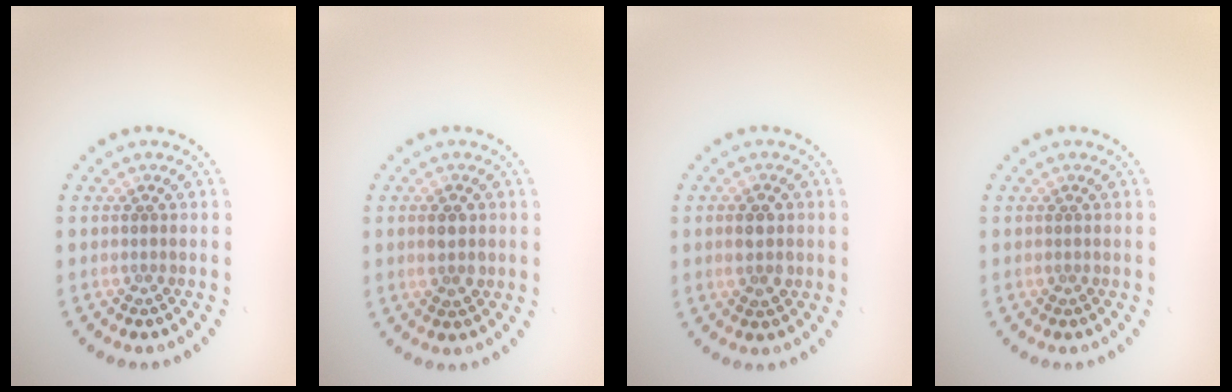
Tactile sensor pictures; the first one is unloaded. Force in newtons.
{"total": 1.9, "press": 1.9, "slide": 0.2}
{"total": 2.8, "press": 2.8, "slide": 0.1}
{"total": 0.0}